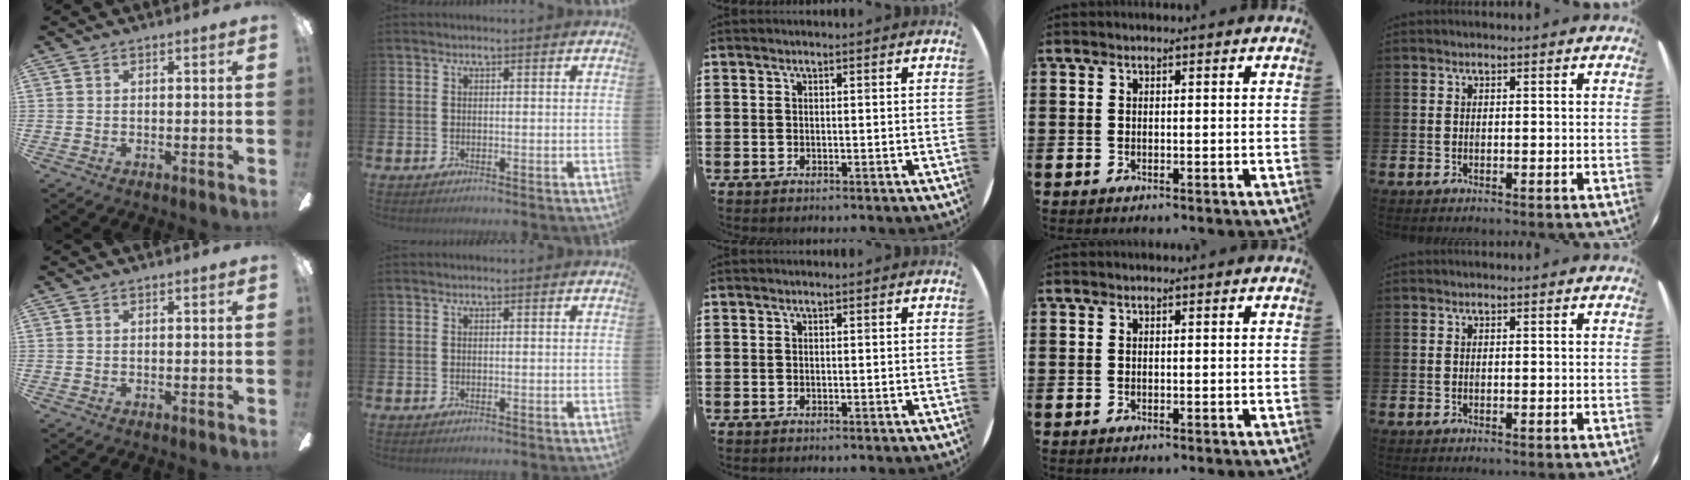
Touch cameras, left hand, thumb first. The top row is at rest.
{}